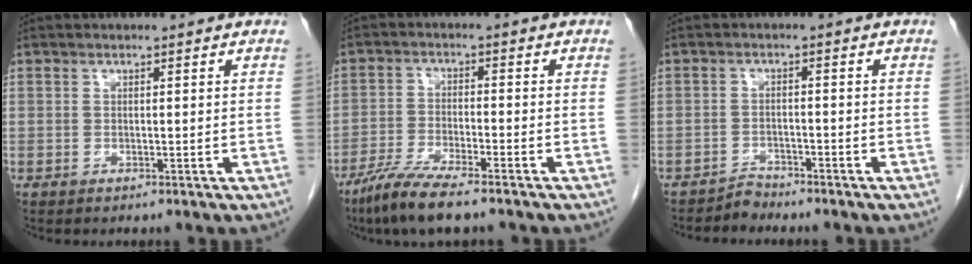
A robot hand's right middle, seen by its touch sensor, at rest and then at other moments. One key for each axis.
{"total": 7.8, "fx": -5.9, "fy": 0.8, "fz": 5.1, "tx": -0.099, "ty": -0.021, "tz": -0.107}
{"total": 1.9, "fx": -1.7, "fy": 0.2, "fz": -0.7, "tx": 0.019, "ty": -0.005, "tz": -0.030}